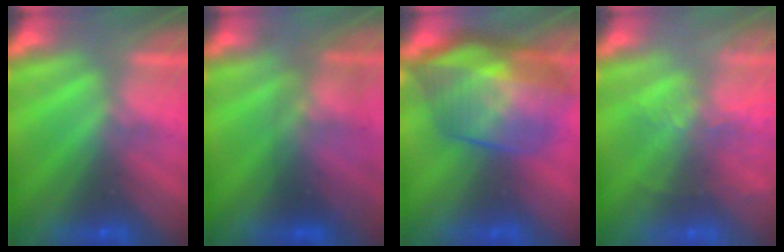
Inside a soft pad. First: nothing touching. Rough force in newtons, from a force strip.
{"total": 2.7}
{"total": 10.6}
{"total": 5.8}